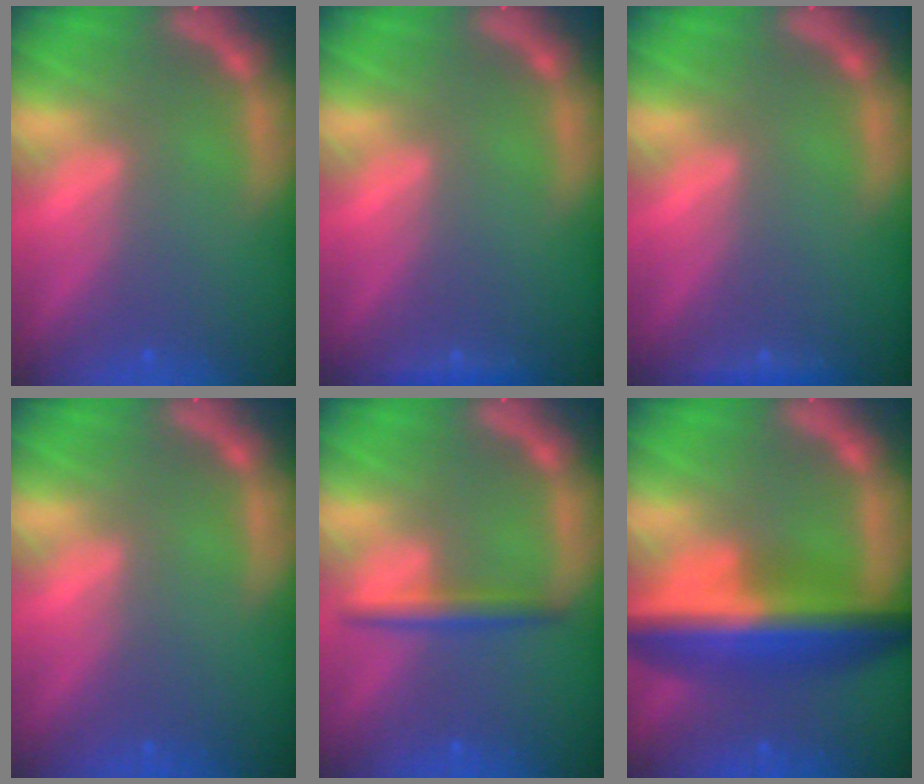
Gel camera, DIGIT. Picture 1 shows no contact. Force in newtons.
{"total": 0.9}
{"total": 0.9}
{"total": 0.0}
{"total": 2.5}
{"total": 10.1}